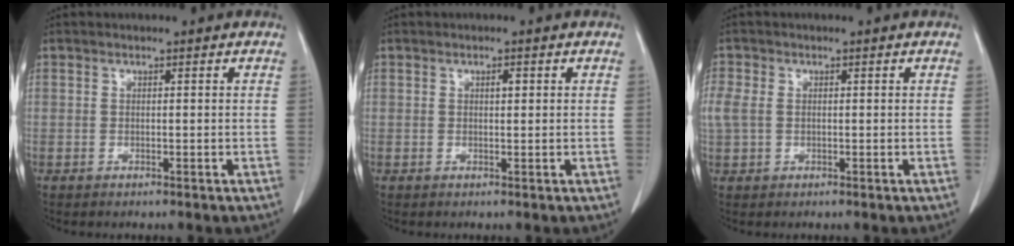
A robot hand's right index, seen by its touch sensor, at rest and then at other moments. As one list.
[{"total": 0.9, "force": [0.3, 0.4, 0.8], "torque": [-0.010, 0.002, 0.004]}, {"total": 4.2, "force": [0.2, 3.2, 2.8], "torque": [-0.095, 0.021, 0.011]}]